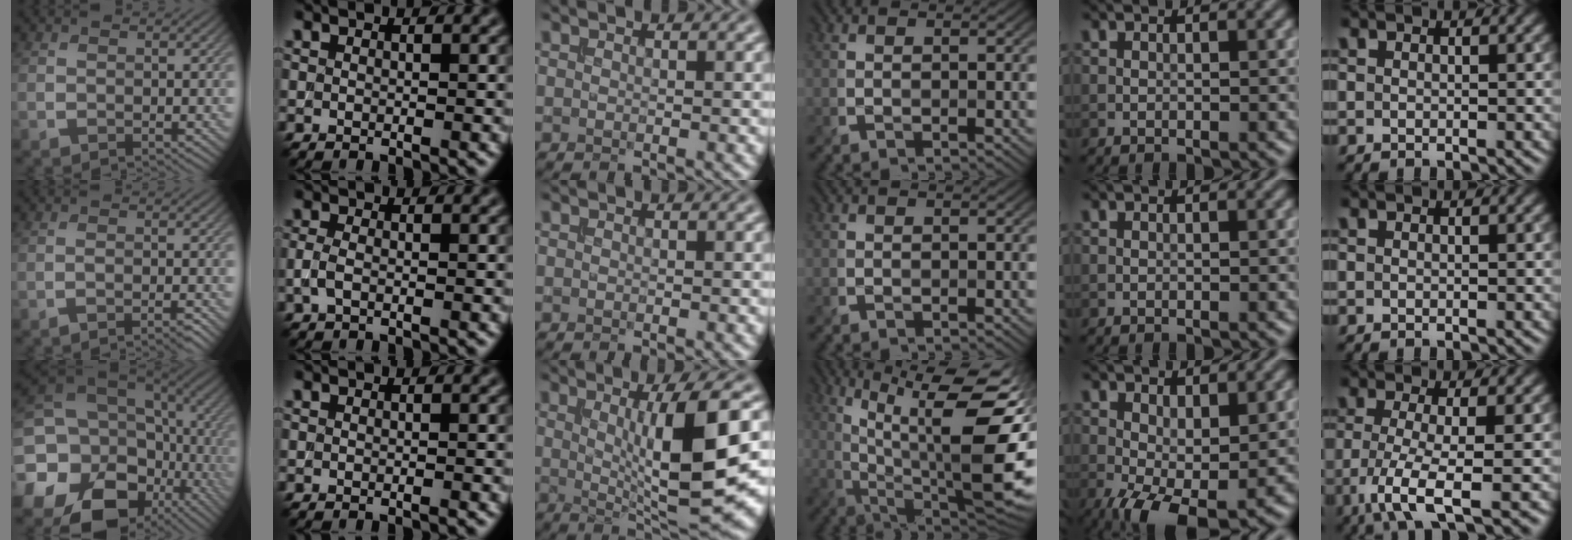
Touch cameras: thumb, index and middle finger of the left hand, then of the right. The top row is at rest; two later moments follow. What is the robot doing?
{"motion": "insert", "object": "backpack"}